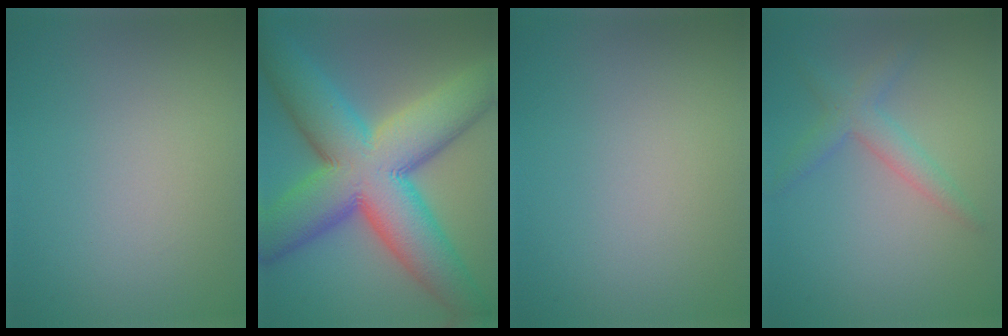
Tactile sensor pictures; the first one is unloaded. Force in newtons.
{"total": 15.4, "press": 15.4, "slide": 0.1}
{"total": 0.0}
{"total": 2.6, "press": 2.6, "slide": 0.1}